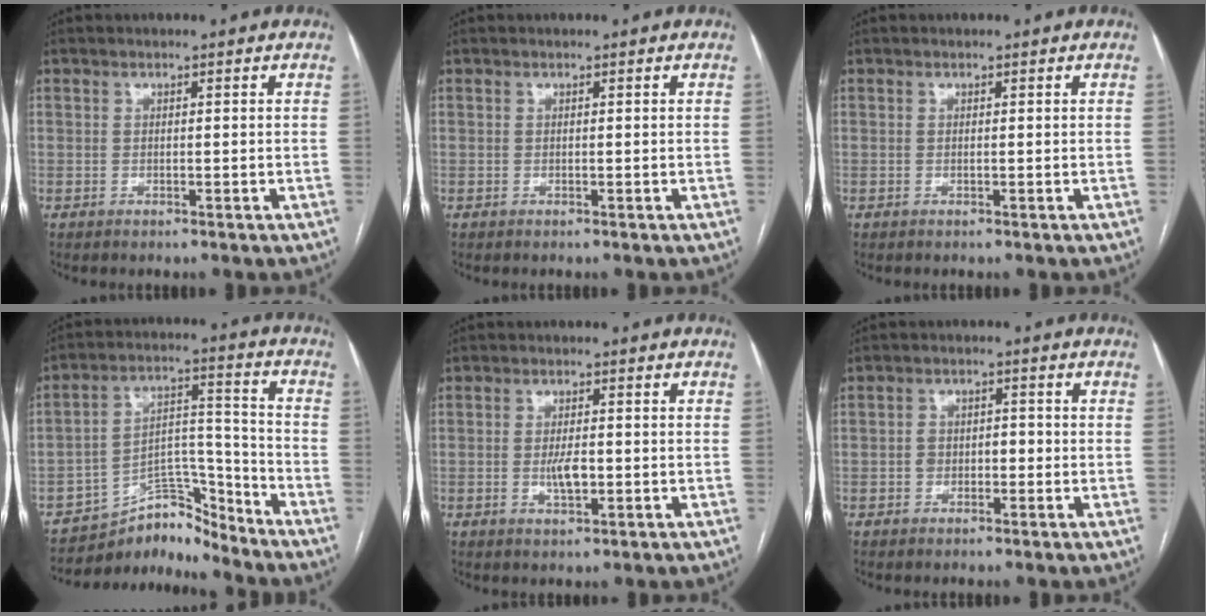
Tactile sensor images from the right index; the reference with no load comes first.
{"total": 0.0}
{"total": 0.0}
{"total": 9.0, "force": [-8.7, 2.2, 0.8], "torque": [-0.002, 0.056, -0.152]}
{"total": 3.4, "force": [-0.6, 1.1, 3.1], "torque": [-0.062, -0.001, -0.009]}
{"total": 3.1, "force": [-0.7, 2.3, 1.9], "torque": [-0.030, 0.020, -0.012]}